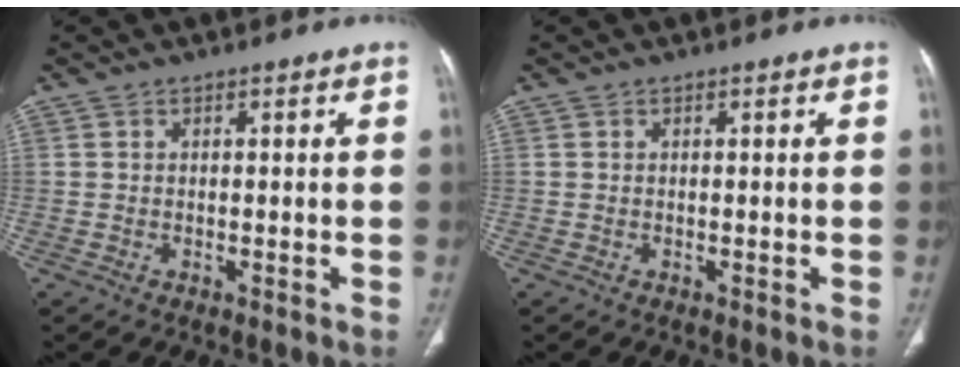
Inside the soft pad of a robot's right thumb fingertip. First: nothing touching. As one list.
[{"total": 0.0}]